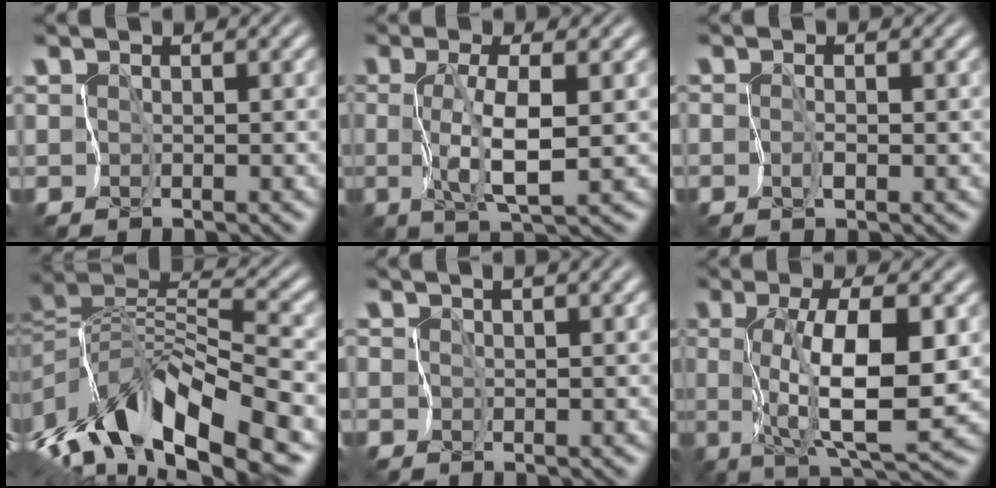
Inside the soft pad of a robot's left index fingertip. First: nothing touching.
{"total": 3.8, "force": [0.0, 0.2, 3.8], "torque": [-0.082, -0.003, 0.002]}
{"total": 0.8, "force": [-0.5, 0.2, 0.6], "torque": [-0.015, -0.004, -0.008]}
{"total": 11.4, "force": [-3.5, 4.5, 9.9], "torque": [-0.188, 0.006, -0.054]}
{"total": 2.5, "force": [0.8, 1.0, 2.1], "torque": [-0.031, 0.002, 0.010]}
{"total": 7.6, "force": [0.2, 1.5, 7.4], "torque": [-0.123, -0.008, 0.007]}